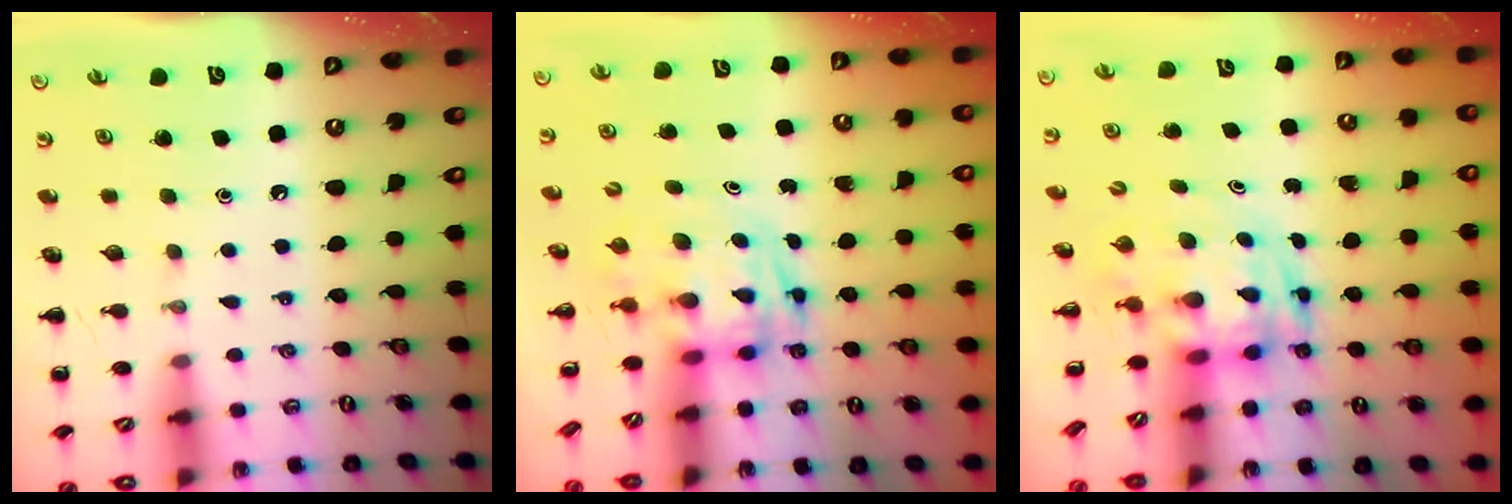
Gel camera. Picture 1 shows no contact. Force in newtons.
{"total": 2.7, "press": 2.6, "slide": 0.5}
{"total": 3.6, "press": 3.5, "slide": 0.8}